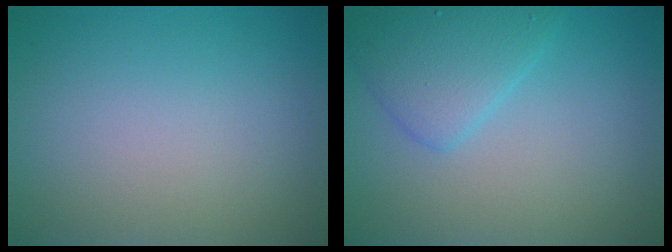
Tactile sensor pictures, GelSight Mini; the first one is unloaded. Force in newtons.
{"total": 3.3, "press": 3.3, "slide": 0.2}